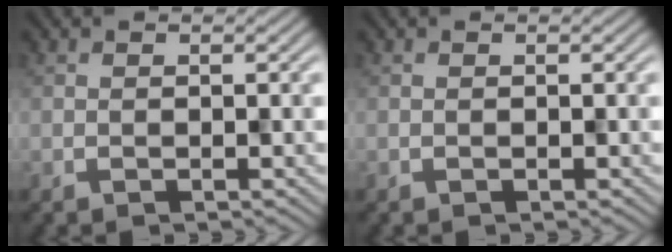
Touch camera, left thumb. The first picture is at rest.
{"total": 0.0}